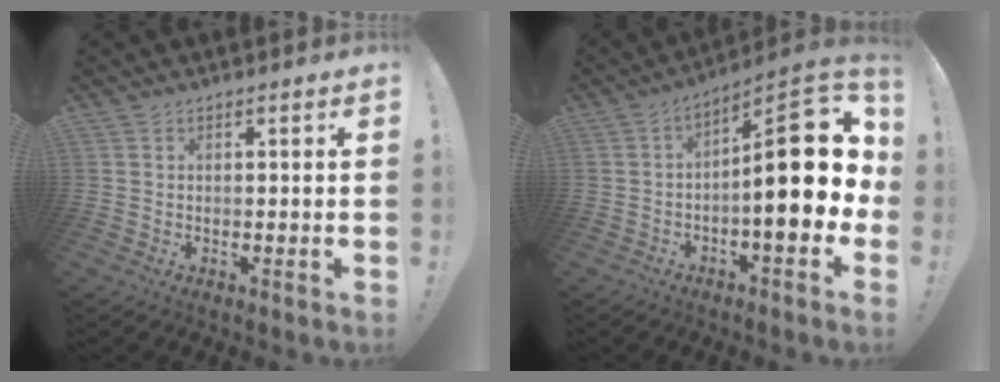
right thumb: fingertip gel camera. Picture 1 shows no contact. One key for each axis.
{"total": 21.2, "fx": 0.5, "fy": 7.3, "fz": 19.9, "tx": -0.272, "ty": -0.003, "tz": 0.012}